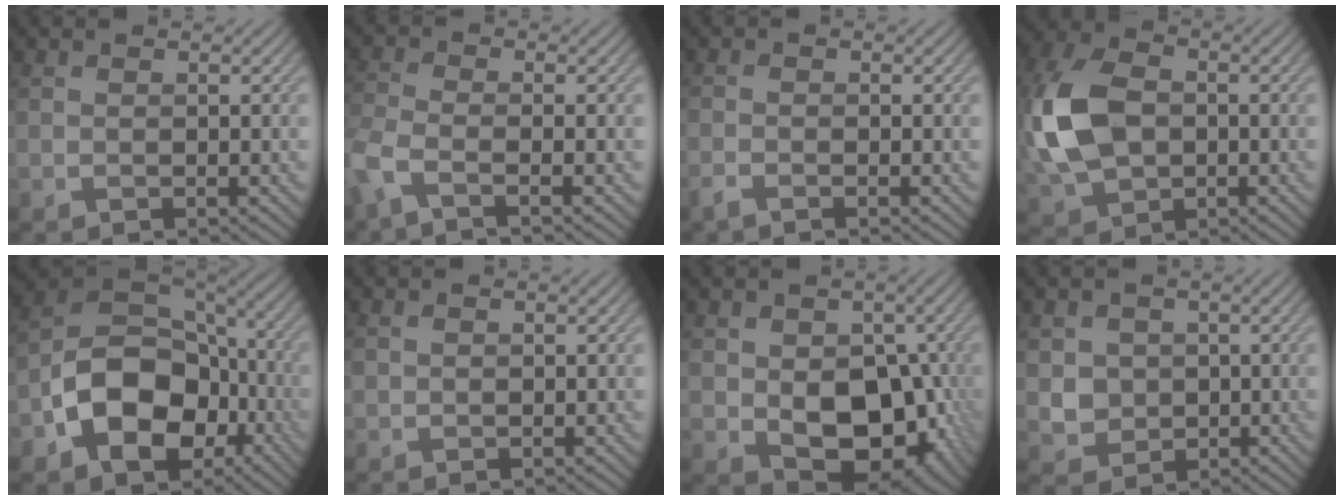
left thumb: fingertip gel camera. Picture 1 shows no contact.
{"total": 4.1, "force": [-2.6, 1.0, 3.1], "torque": [-0.074, -0.011, -0.067]}
{"total": 1.5, "force": [-1.2, 0.2, 0.8], "torque": [-0.022, -0.003, -0.031]}
{"total": 12.5, "force": [-0.6, 8.4, 9.2], "torque": [-0.243, 0.005, -0.020]}
{"total": 13.9, "force": [-4.6, 9.6, 8.9], "torque": [-0.170, -0.027, -0.091]}
{"total": 0.7, "force": [0.1, 0.6, 0.2], "torque": [-0.005, -0.002, 0.001]}
{"total": 11.3, "force": [-1.7, 8.1, 7.8], "torque": [-0.114, -0.030, -0.018]}
{"total": 3.6, "force": [0.2, 3.5, 1.1], "torque": [-0.031, -0.007, -0.001]}